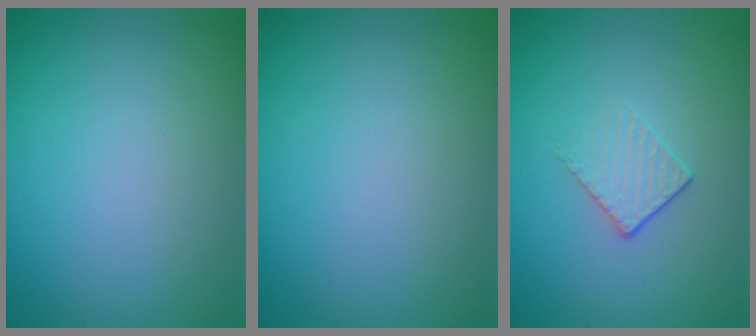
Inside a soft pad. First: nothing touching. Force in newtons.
{"total": 0.0}
{"total": 1.5, "press": 0.9, "slide": 1.2}